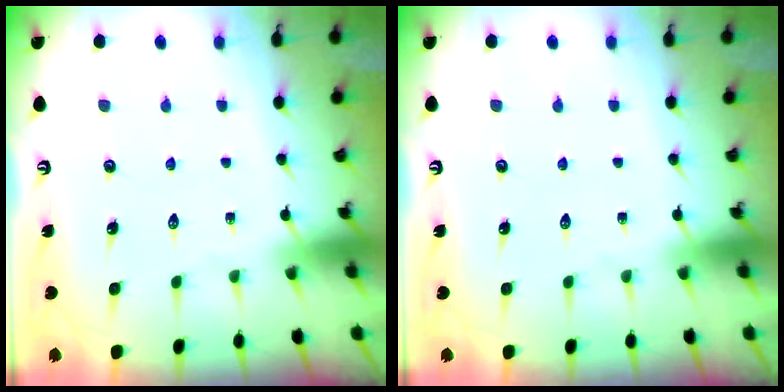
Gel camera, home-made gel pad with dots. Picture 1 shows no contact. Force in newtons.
{"total": 0.0}